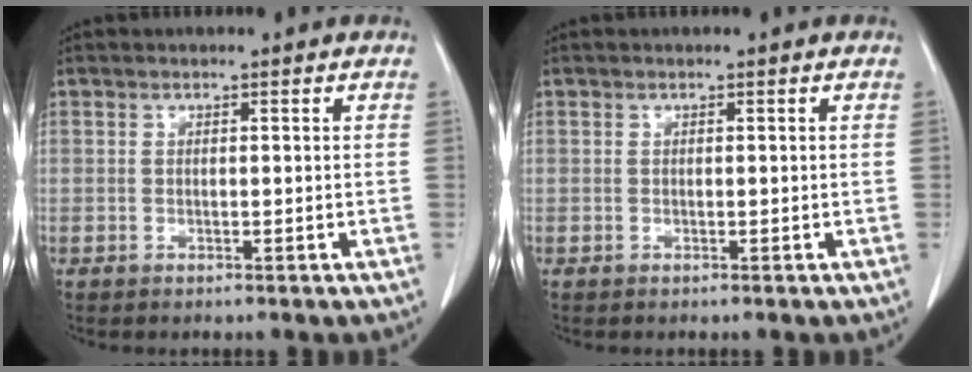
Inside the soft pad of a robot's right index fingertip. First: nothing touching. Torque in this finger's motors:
{"motor_torque": [0.00, 0.00, 0.01, 0.00]}